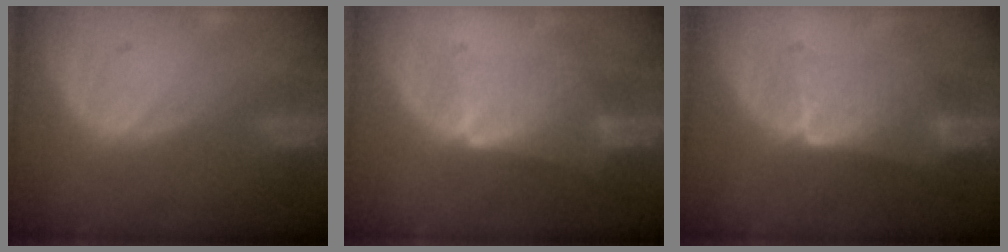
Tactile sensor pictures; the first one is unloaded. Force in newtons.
{"total": 5.7, "press": 5.4, "slide": 1.8}
{"total": 6.6, "press": 5.8, "slide": 3.3}